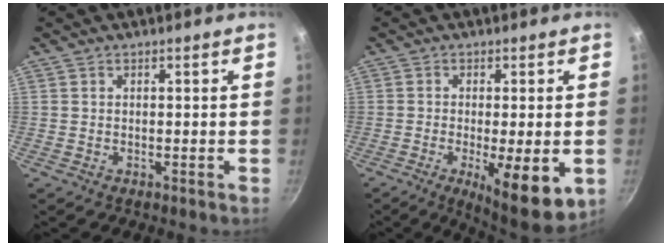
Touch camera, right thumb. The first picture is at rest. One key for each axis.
{"total": 12.2, "fx": -3.8, "fy": 3.6, "fz": 11.0, "tx": -0.160, "ty": -0.020, "tz": -0.047}